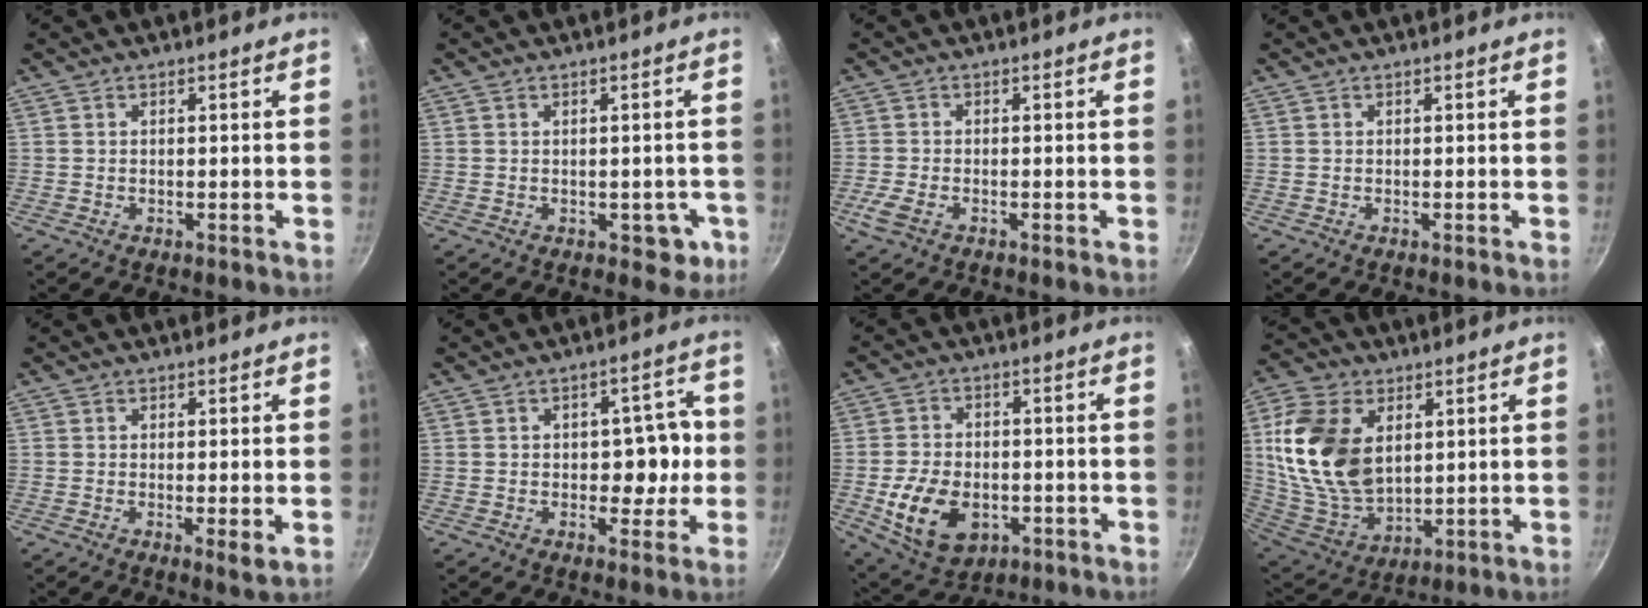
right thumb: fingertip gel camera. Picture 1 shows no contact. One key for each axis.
{"total": 4.2, "fx": -1.0, "fy": 3.0, "fz": 2.7, "tx": -0.006, "ty": 0.017, "tz": -0.002}
{"total": 3.4, "fx": -1.6, "fy": 1.8, "fz": 2.4, "tx": -0.058, "ty": 0.002, "tz": -0.034}
{"total": 0.0}
{"total": 2.4, "fx": 0.0, "fy": 0.6, "fz": 2.3, "tx": -0.037, "ty": -0.011, "tz": -0.003}
{"total": 7.7, "fx": -0.7, "fy": 5.3, "fz": 5.5, "tx": -0.022, "ty": 0.018, "tz": -0.011}
{"total": 13.2, "fx": -3.4, "fy": 9.0, "fz": 9.0, "tx": -0.145, "ty": 0.007, "tz": -0.045}
{"total": 19.8, "fx": 4.7, "fy": 12.9, "fz": 14.3, "tx": -0.260, "ty": -0.021, "tz": 0.101}